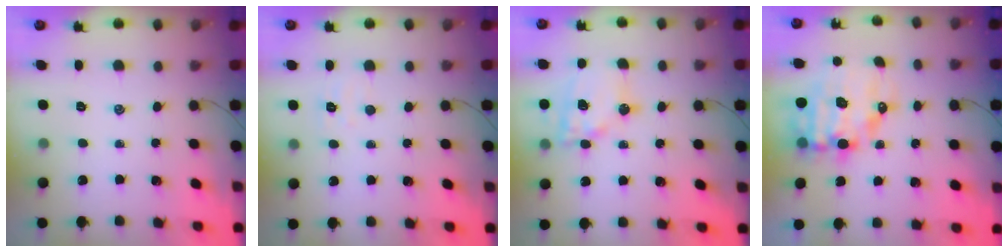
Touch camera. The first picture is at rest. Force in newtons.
{"total": 3.9, "press": 3.8, "slide": 0.8}
{"total": 14.7, "press": 14.4, "slide": 3.1}
{"total": 12.5, "press": 12.2, "slide": 2.8}